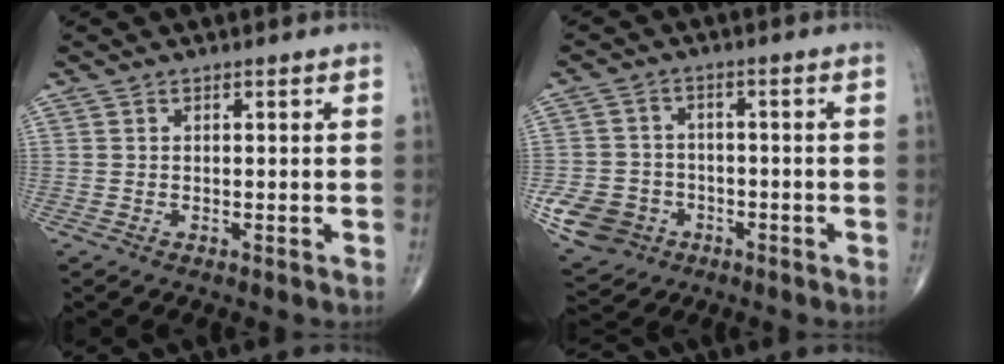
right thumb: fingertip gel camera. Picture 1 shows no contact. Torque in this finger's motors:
{"motor_torque": [0.76, 0.45, 0.12, -0.42, 0.02]}